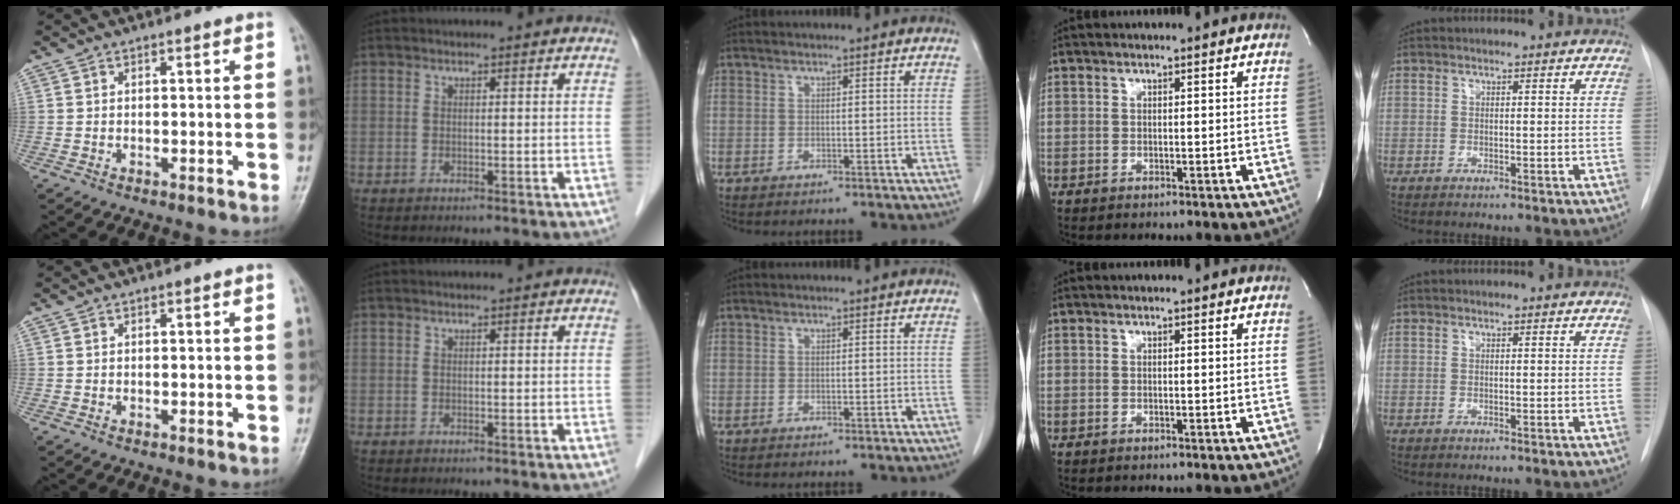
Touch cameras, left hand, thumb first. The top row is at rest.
{}